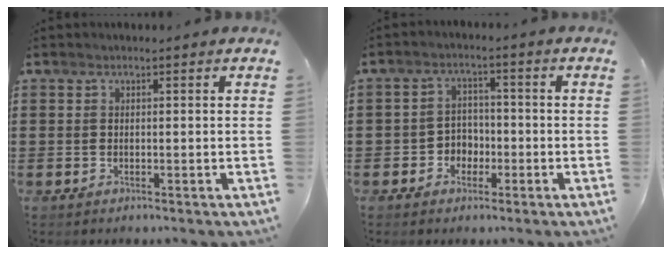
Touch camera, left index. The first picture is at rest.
{"total": 3.3, "force": [-1.8, 2.6, 1.0], "torque": [-0.029, 0.007, -0.040]}